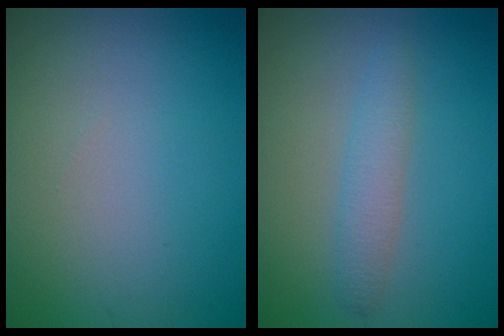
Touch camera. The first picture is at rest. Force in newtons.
{"total": 2.1, "press": 2.1, "slide": 0.2}